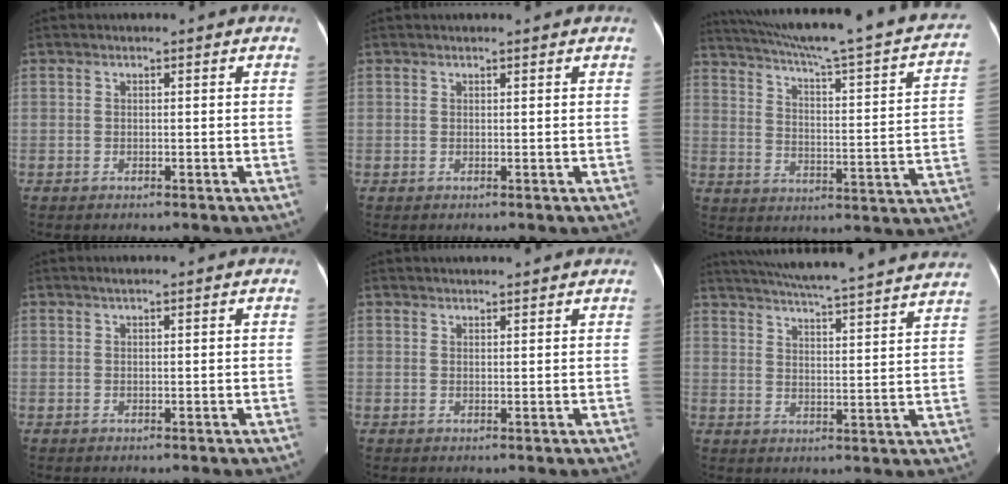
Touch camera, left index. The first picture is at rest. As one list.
[{"total": 1.1, "force": [1.0, 0.1, 0.4], "torque": [-0.009, 0.012, 0.014]}, {"total": 29.1, "force": [24.3, 2.4, 15.8], "torque": [-0.242, -0.028, 0.308]}, {"total": 0.8, "force": [0.6, 0.0, 0.5], "torque": [-0.013, 0.006, 0.014]}, {"total": 4.9, "force": [4.6, 0.9, 1.4], "torque": [-0.015, 0.025, 0.057]}, {"total": 28.0, "force": [25.6, 0.9, 11.3], "torque": [-0.186, -0.024, 0.324]}]